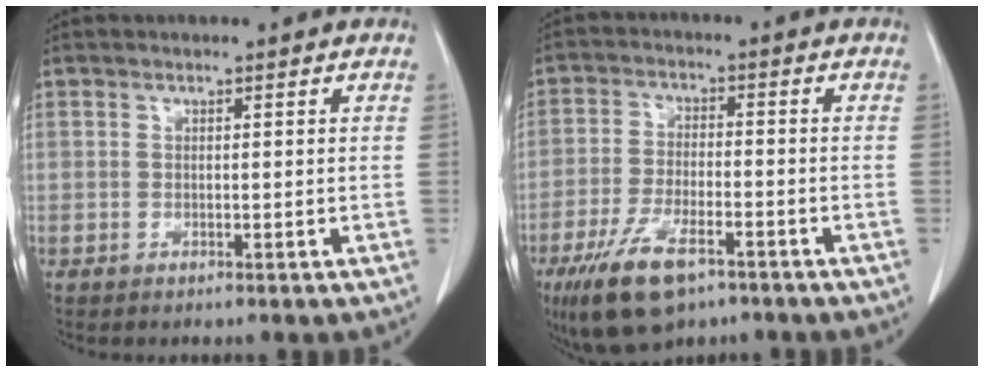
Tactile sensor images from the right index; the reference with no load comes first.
{"total": 10.8, "force": [-6.6, 3.8, 7.6], "torque": [-0.153, -0.015, -0.112]}